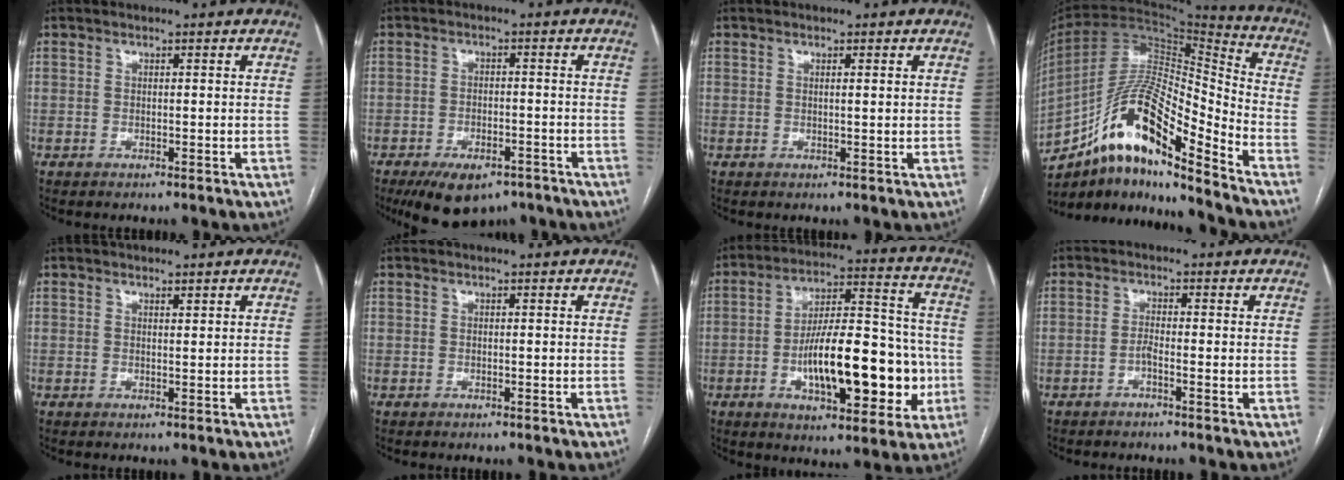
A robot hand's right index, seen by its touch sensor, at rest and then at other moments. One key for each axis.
{"total": 9.2, "fx": -6.6, "fy": 4.3, "fz": 4.8, "tx": -0.073, "ty": -0.001, "tz": -0.099}
{"total": 0.9, "fx": 0.4, "fy": -0.1, "fz": 0.8, "tx": -0.015, "ty": 0.000, "tz": 0.006}
{"total": 18.2, "fx": -11.8, "fy": 3.0, "fz": 13.4, "tx": -0.255, "ty": 0.019, "tz": -0.207}
{"total": 0.6, "fx": 0.5, "fy": 0.0, "fz": 0.3, "tx": -0.007, "ty": -0.005, "tz": 0.009}
{"total": 0.0}
{"total": 18.8, "fx": -4.3, "fy": 6.6, "fz": 17.1, "tx": -0.270, "ty": 0.024, "tz": -0.060}
{"total": 1.6, "fx": -0.8, "fy": 0.0, "fz": 1.4, "tx": -0.026, "ty": 0.001, "tz": -0.019}